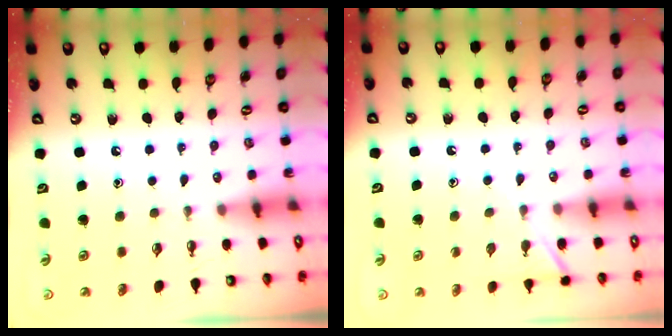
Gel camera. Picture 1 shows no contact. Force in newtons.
{"total": 5.7, "press": 5.7, "slide": 0.5}